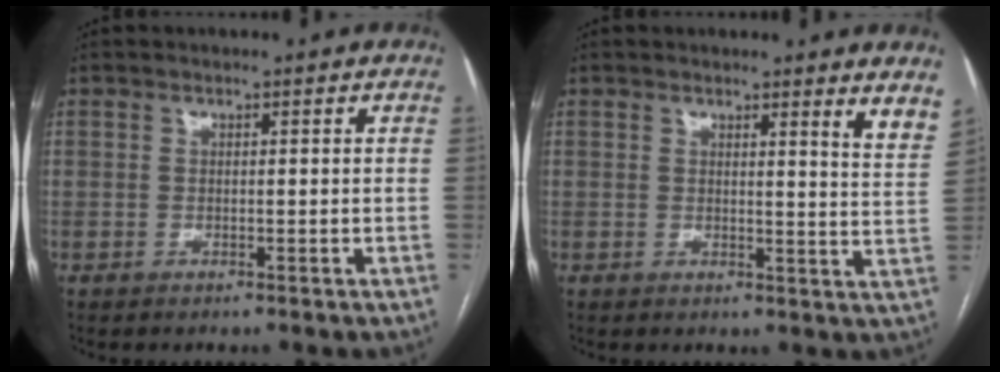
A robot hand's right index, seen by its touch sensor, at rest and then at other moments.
{"total": 5.3, "force": [4.7, -0.2, 2.5], "torque": [-0.028, -0.034, 0.030]}